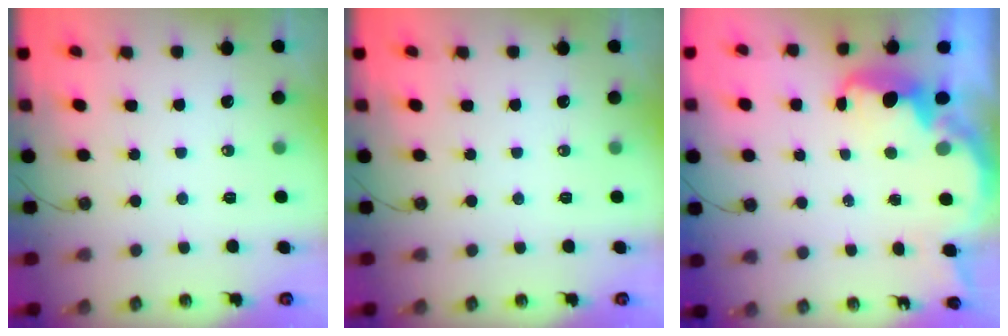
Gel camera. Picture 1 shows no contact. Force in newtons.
{"total": 0.0}
{"total": 4.8, "press": 4.8, "slide": 0.5}